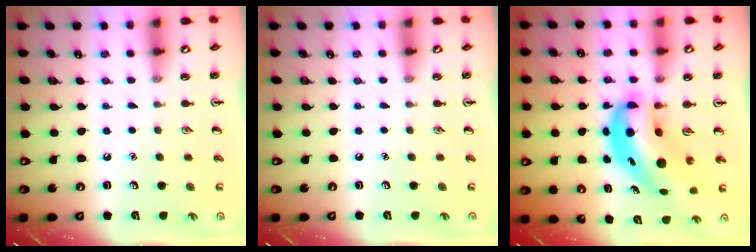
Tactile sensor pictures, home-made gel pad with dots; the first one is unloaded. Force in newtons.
{"total": 0.0}
{"total": 11.2, "press": 10.8, "slide": 3.1}